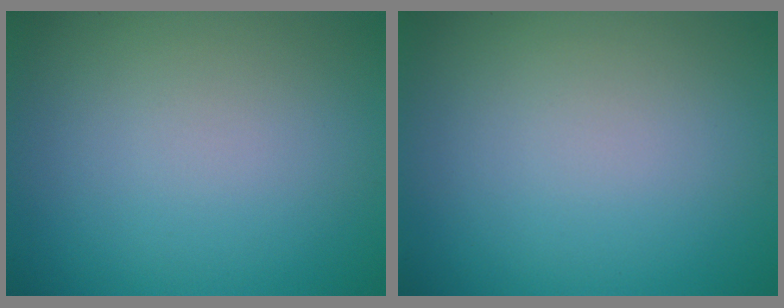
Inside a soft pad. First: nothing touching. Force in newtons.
{"total": 0.0}